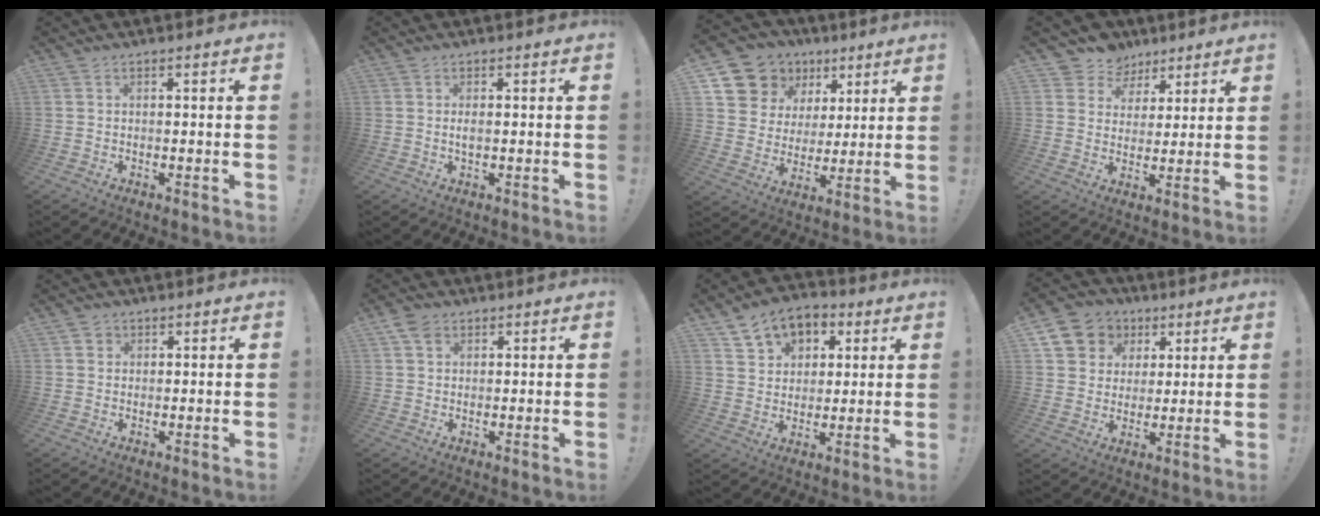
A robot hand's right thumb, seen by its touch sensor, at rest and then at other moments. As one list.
[{"total": 1.5, "force": [-0.2, 0.4, 1.4], "torque": [-0.023, 0.000, -0.005]}, {"total": 12.8, "force": [6.9, 10.3, 3.1], "torque": [-0.056, -0.039, 0.146]}, {"total": 8.1, "force": [4.8, 6.5, 0.7], "torque": [-0.015, -0.033, 0.098]}, {"total": 1.7, "force": [0.9, 1.4, 0.2], "torque": [-0.001, -0.001, 0.015]}, {"total": 4.1, "force": [2.2, 2.9, 2.0], "torque": [-0.033, -0.002, 0.041]}, {"total": 10.1, "force": [5.5, 7.5, 3.9], "torque": [-0.059, -0.029, 0.106]}, {"total": 10.0, "force": [4.2, 8.7, 2.8], "torque": [-0.037, -0.027, 0.085]}]